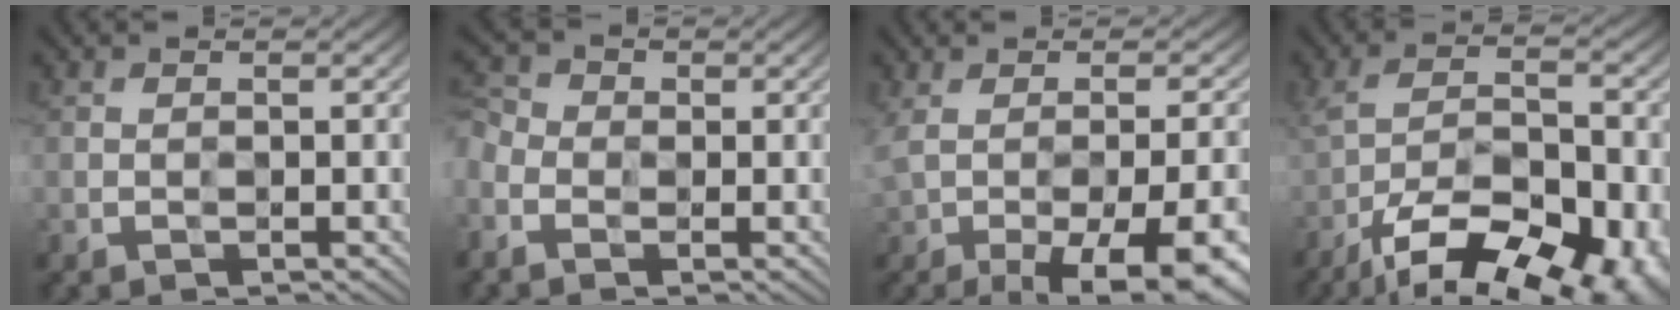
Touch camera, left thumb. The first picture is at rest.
{"total": 4.9, "force": [-1.8, 3.8, 2.6], "torque": [-0.093, -0.004, -0.045]}
{"total": 15.4, "force": [-6.0, 5.3, 13.2], "torque": [-0.197, -0.021, -0.066]}
{"total": 15.4, "force": [-10.3, 5.5, 10.1], "torque": [-0.185, -0.028, -0.158]}